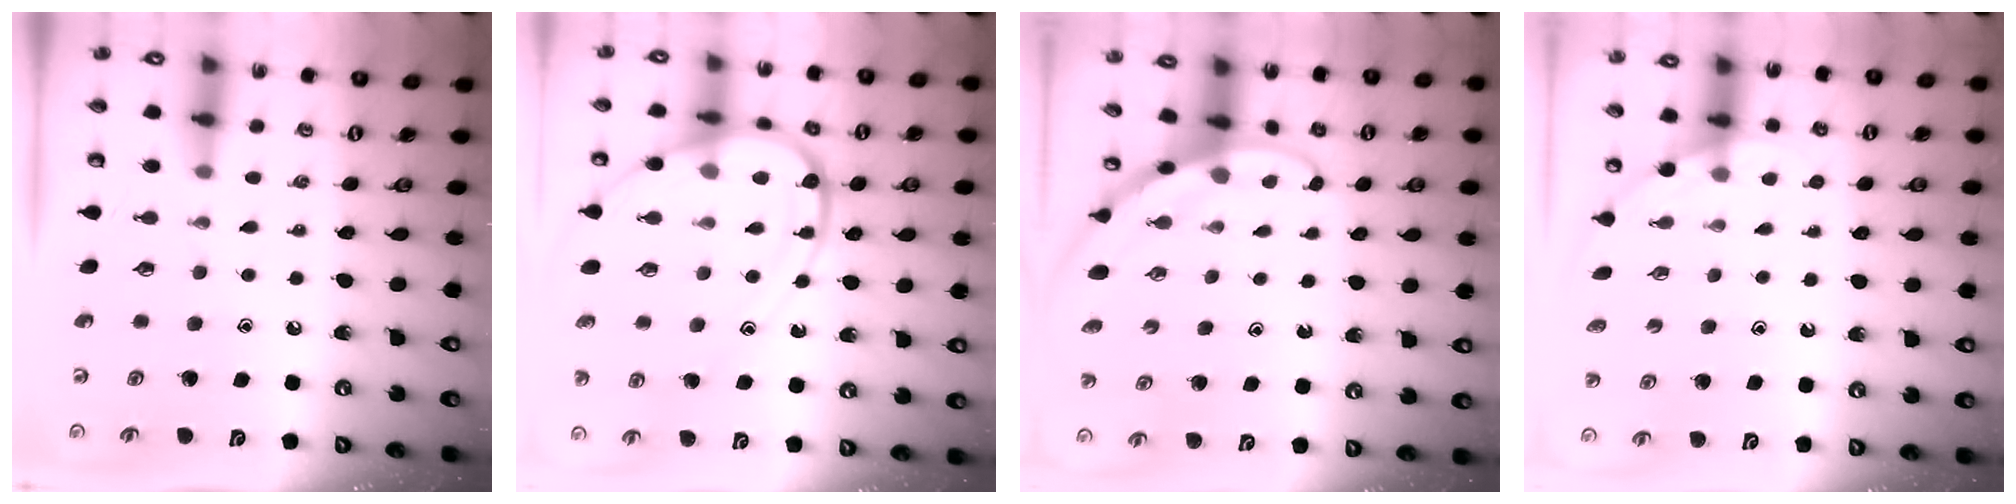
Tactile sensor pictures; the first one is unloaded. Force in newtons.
{"total": 13.7, "press": 13.6, "slide": 1.6}
{"total": 2.8, "press": 2.8, "slide": 0.1}
{"total": 1.8, "press": 1.8, "slide": 0.1}